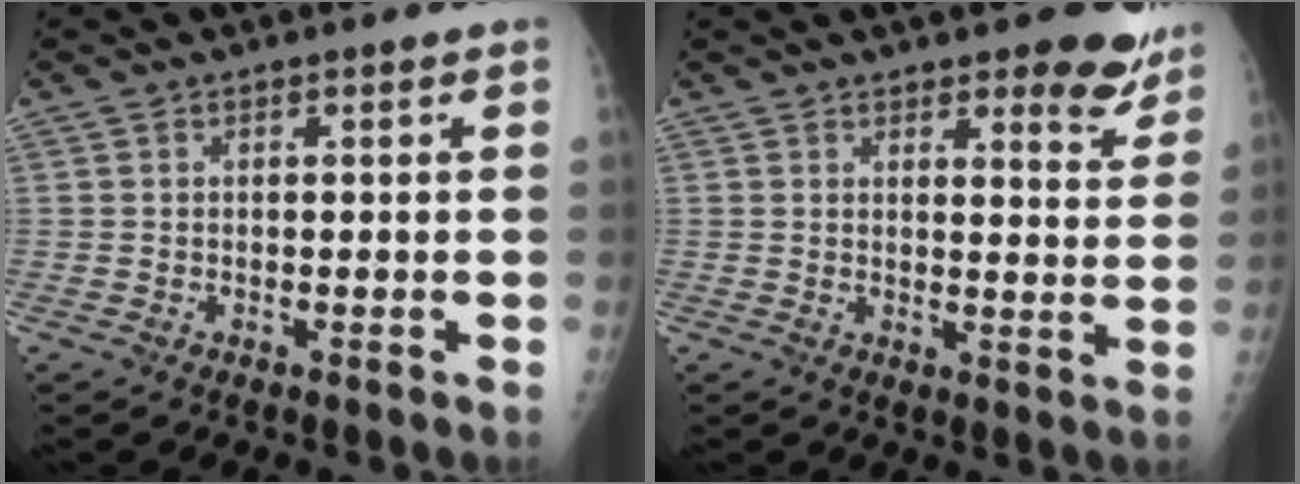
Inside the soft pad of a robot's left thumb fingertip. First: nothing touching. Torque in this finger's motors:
{"motor_torque": [-0.10, 0.04, 0.00, -0.27, 0.04]}